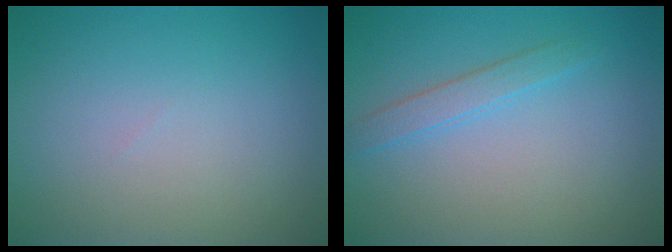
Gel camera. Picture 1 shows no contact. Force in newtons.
{"total": 1.7, "press": 1.7, "slide": 0.1}